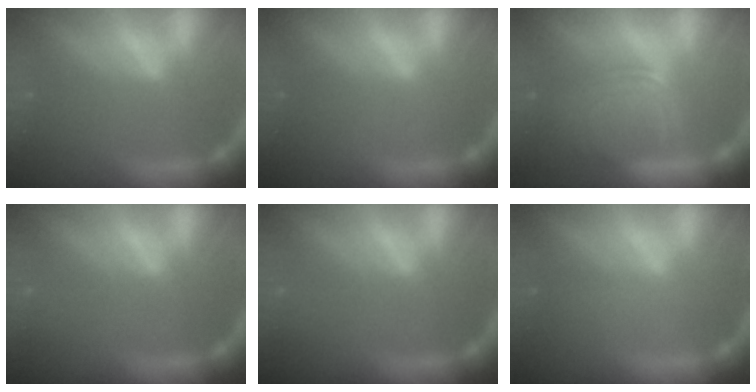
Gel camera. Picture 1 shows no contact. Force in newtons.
{"total": 0.0}
{"total": 7.6}
{"total": 1.4}
{"total": 1.4}
{"total": 1.0}